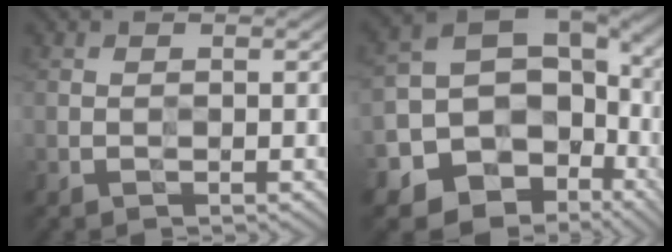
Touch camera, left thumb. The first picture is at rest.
{"total": 17.8, "force": [-5.4, 14.3, 9.1], "torque": [-0.190, -0.034, -0.073]}